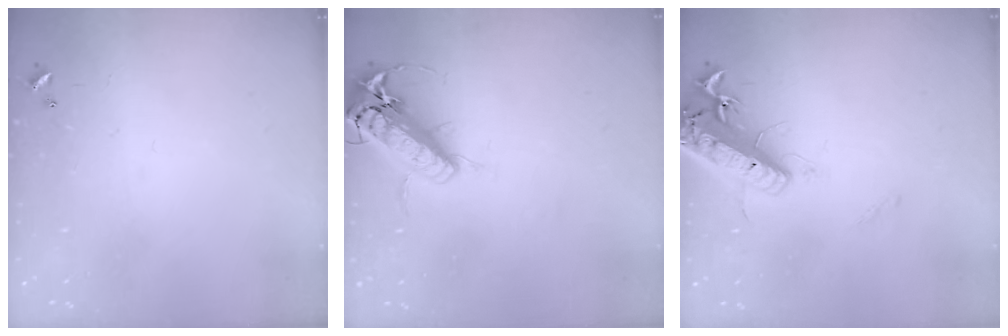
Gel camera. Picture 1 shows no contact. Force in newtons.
{"total": 18.2, "press": 17.8, "slide": 3.8}
{"total": 18.1, "press": 17.7, "slide": 3.9}